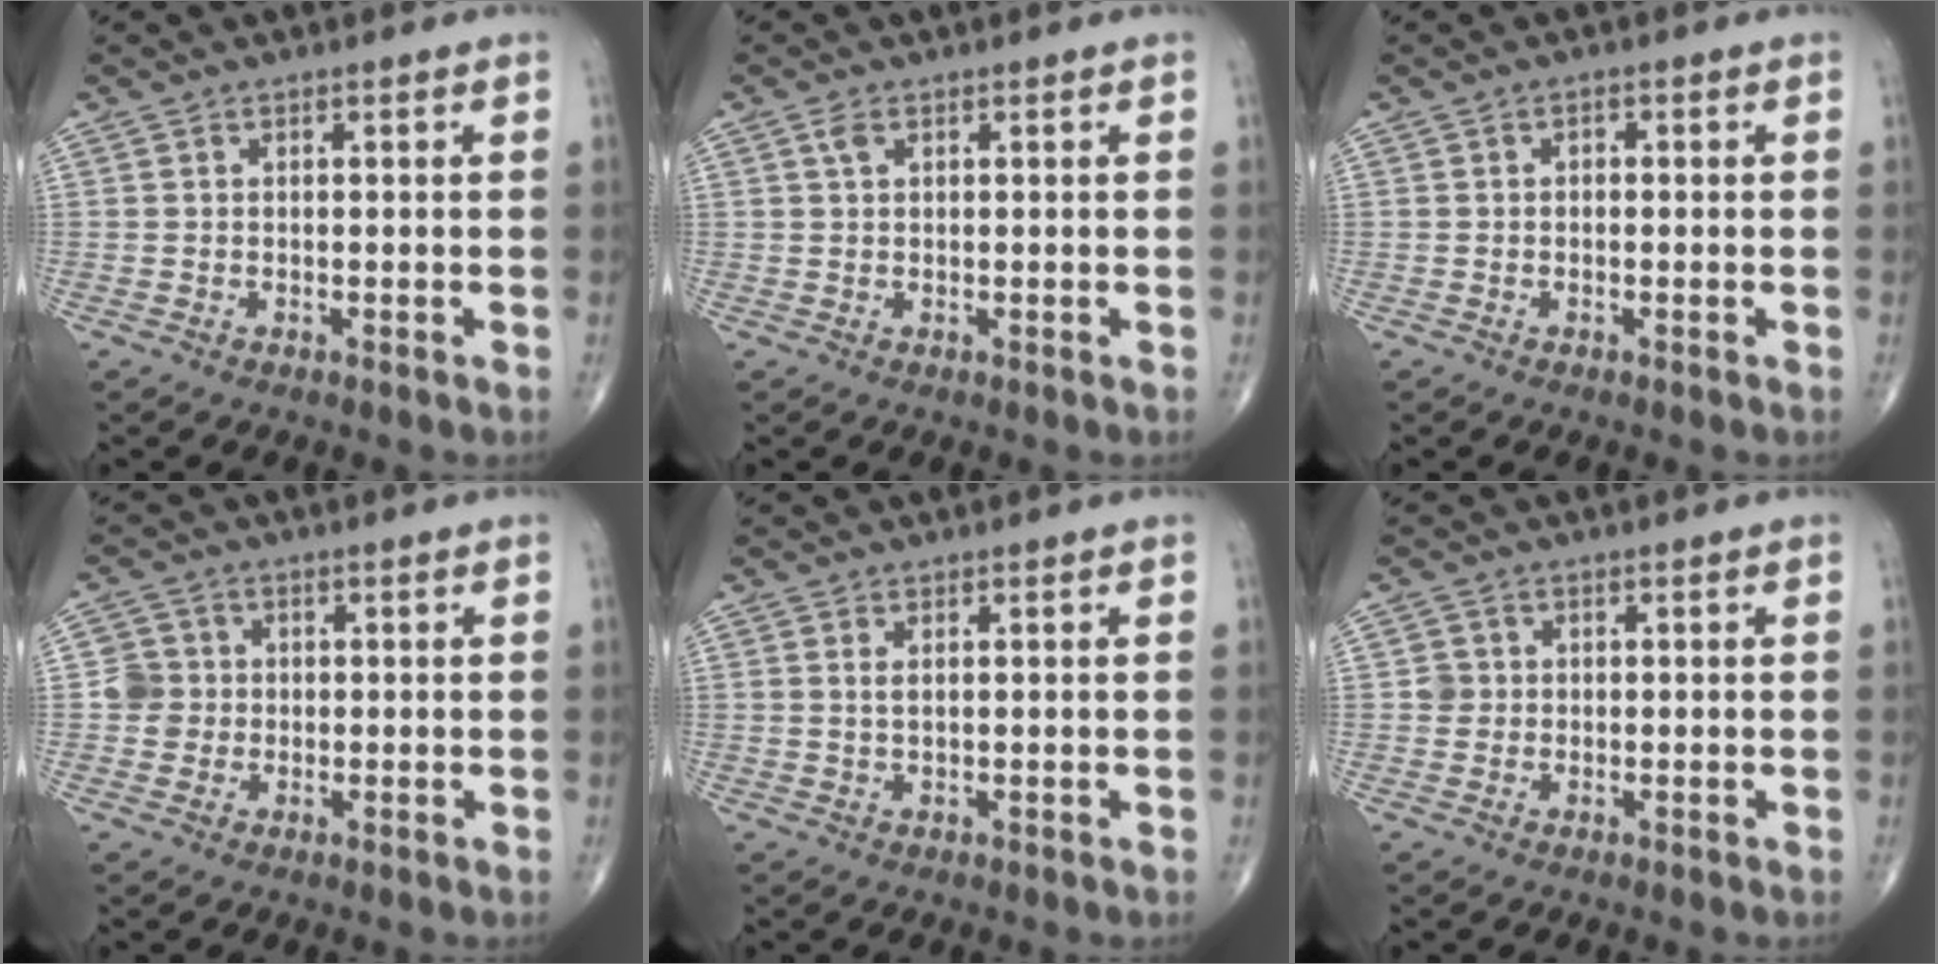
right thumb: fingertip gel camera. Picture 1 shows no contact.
{"total": 1.5, "force": [0.7, 0.8, 1.1], "torque": [-0.025, 0.005, 0.015]}
{"total": 0.9, "force": [0.0, 0.7, 0.6], "torque": [-0.003, 0.004, -0.003]}
{"total": 3.7, "force": [-0.1, 3.7, 0.5], "torque": [0.020, 0.008, -0.006]}
{"total": 1.1, "force": [0.4, 0.4, 1.0], "torque": [-0.021, 0.000, 0.011]}
{"total": 1.8, "force": [0.1, 1.8, 0.2], "torque": [0.007, 0.005, 0.000]}